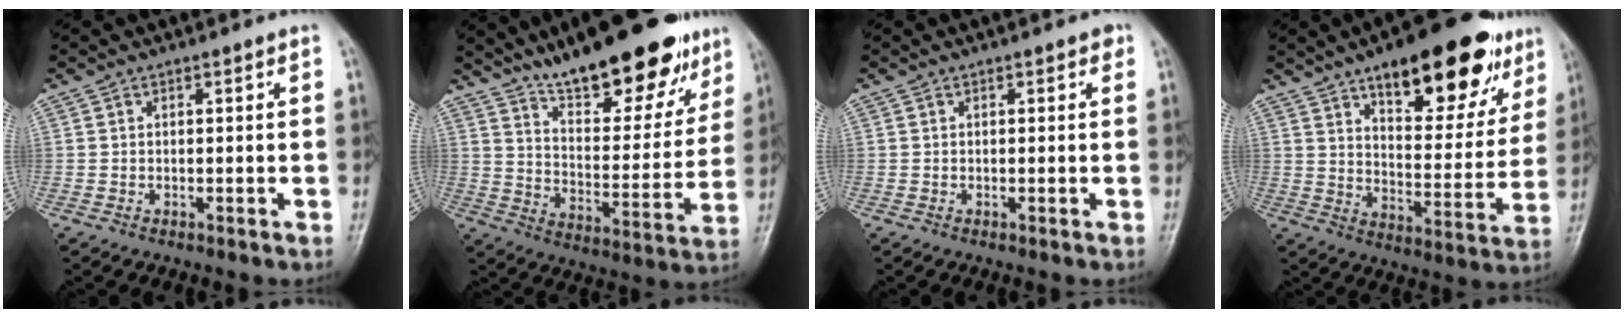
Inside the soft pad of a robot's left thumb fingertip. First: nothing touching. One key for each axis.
{"total": 22.6, "fx": 16.1, "fy": 7.4, "fz": 14.1, "tx": -0.161, "ty": -0.073, "tz": 0.252}
{"total": 0.8, "fx": 0.3, "fy": 0.4, "fz": 0.6, "tx": 0.000, "ty": 0.001, "tz": -0.001}
{"total": 23.3, "fx": 14.1, "fy": 9.3, "fz": 16.1, "tx": -0.174, "ty": -0.047, "tz": 0.208}